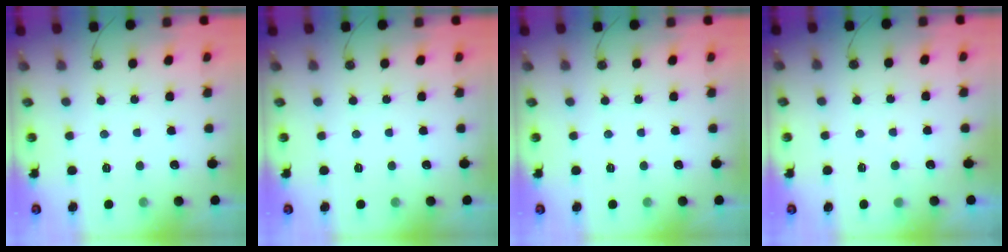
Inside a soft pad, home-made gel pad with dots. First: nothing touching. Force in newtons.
{"total": 0.0}
{"total": 0.0}
{"total": 2.8, "press": 2.8, "slide": 0.2}